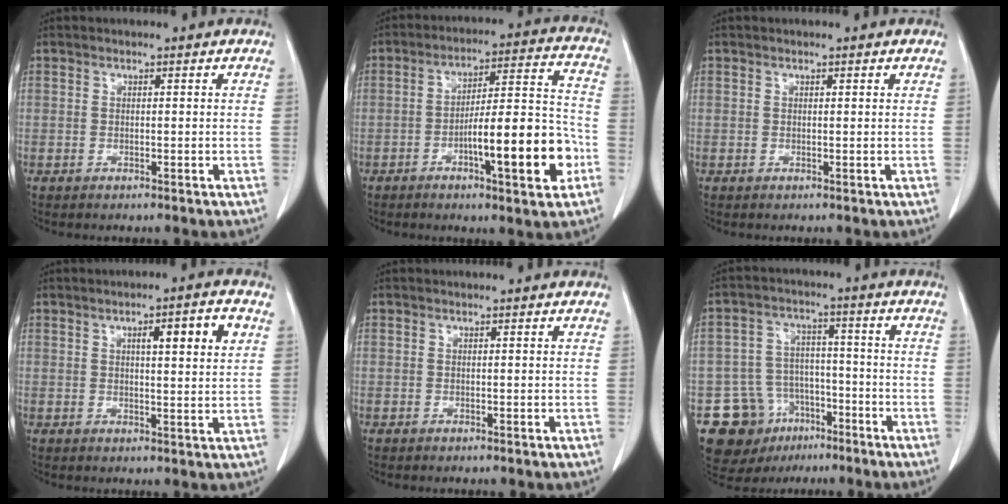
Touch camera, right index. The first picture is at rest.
{"total": 14.9, "force": [-5.2, 2.2, 13.7], "torque": [-0.208, 0.015, -0.076]}
{"total": 0.0}
{"total": 6.4, "force": [2.4, 0.7, 5.9], "torque": [-0.088, 0.006, 0.034]}
{"total": 0.0}
{"total": 11.5, "force": [-6.3, 9.0, 3.2], "torque": [-0.056, 0.041, -0.090]}